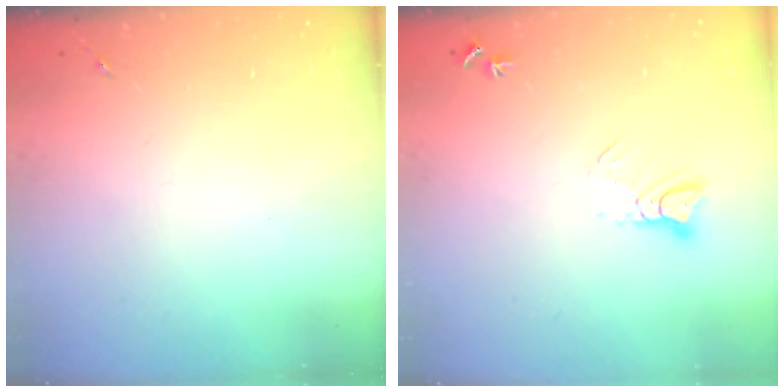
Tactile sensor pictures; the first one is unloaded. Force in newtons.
{"total": 4.9, "press": 4.8, "slide": 0.3}